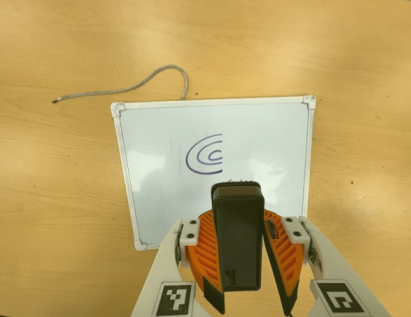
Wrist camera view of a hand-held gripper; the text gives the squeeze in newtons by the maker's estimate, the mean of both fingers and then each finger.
{"total": 9.1, "left": 8.4, "right": 9.9}